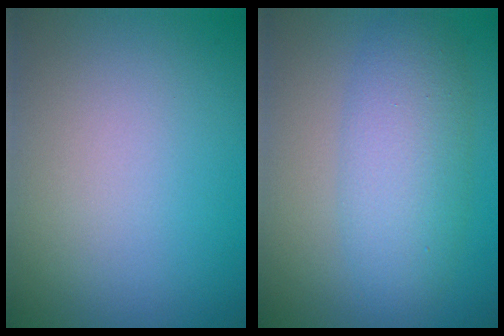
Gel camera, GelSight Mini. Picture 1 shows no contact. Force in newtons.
{"total": 5.2, "press": 5.2, "slide": 0.1}